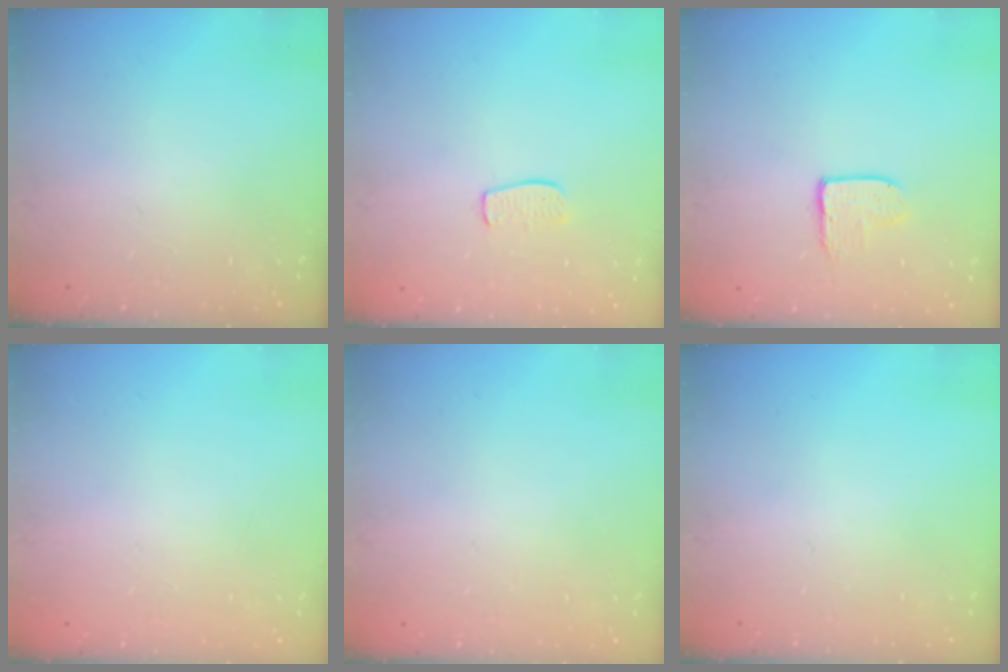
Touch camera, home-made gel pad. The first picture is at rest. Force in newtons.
{"total": 6.9, "press": 6.8, "slide": 0.4}
{"total": 5.1, "press": 5.0, "slide": 0.4}
{"total": 0.0}
{"total": 0.0}
{"total": 0.0}